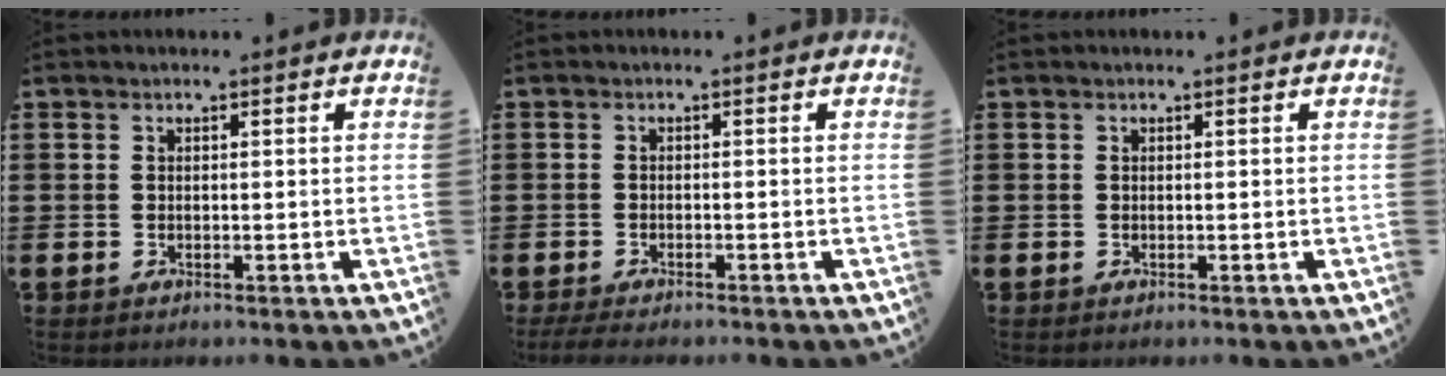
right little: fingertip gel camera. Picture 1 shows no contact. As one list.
[{"total": 1.1, "force": [-0.9, 0.1, 0.6], "torque": [-0.012, 0.000, -0.018]}, {"total": 0.0}]